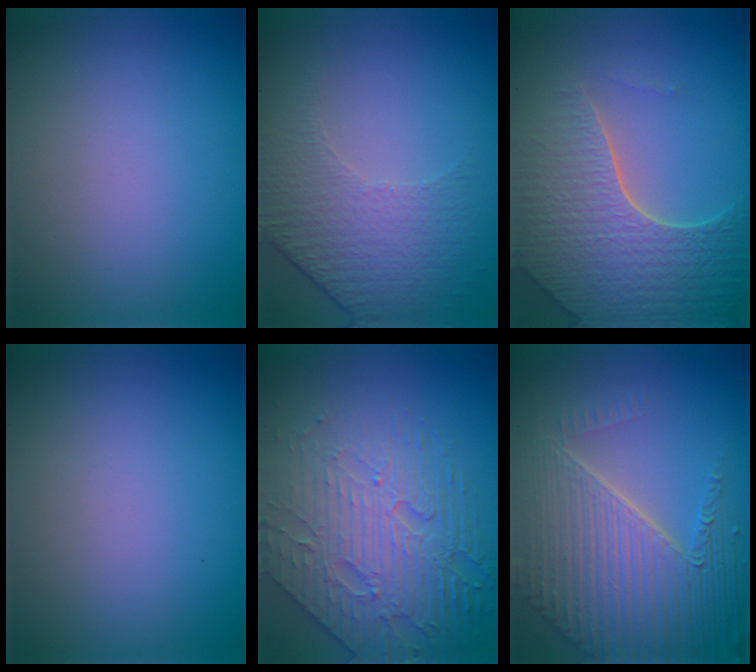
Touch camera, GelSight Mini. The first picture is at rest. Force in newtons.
{"total": 4.7, "press": 3.2, "slide": 3.4}
{"total": 8.1, "press": 5.7, "slide": 5.7}
{"total": 0.0}
{"total": 6.9, "press": 5.3, "slide": 4.4}
{"total": 8.6, "press": 5.7, "slide": 6.5}